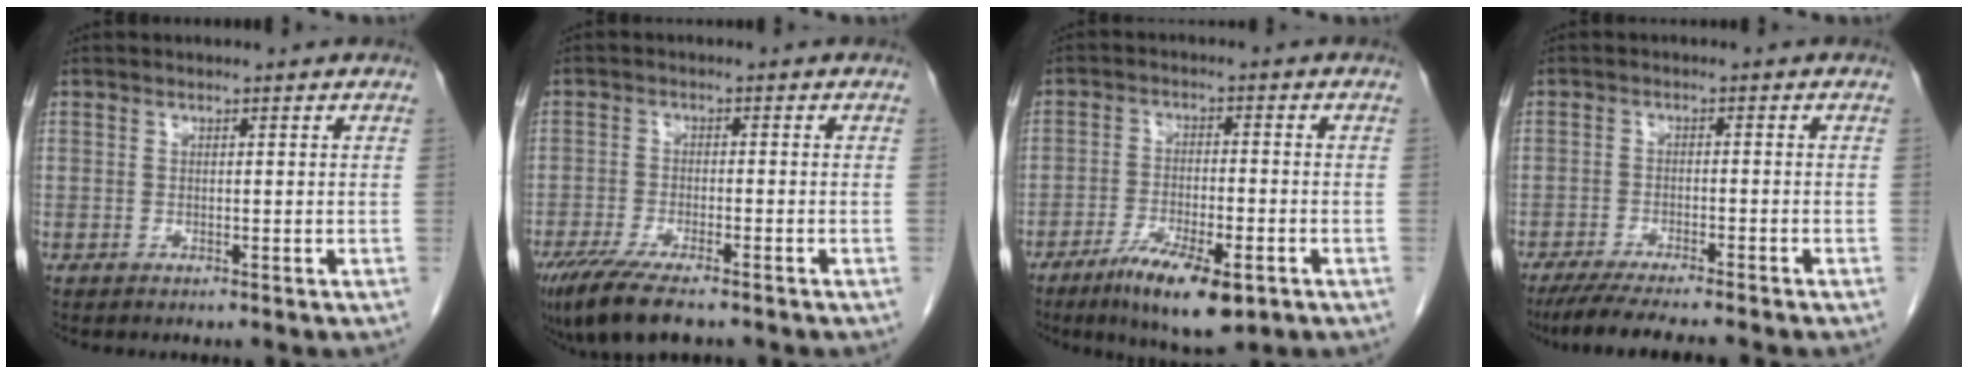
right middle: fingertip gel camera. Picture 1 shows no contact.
{"total": 10.0, "force": [-7.5, 2.0, 6.3], "torque": [-0.108, -0.023, -0.121]}
{"total": 9.9, "force": [-5.8, 2.3, 7.7], "torque": [-0.135, -0.018, -0.090]}
{"total": 9.1, "force": [-7.8, -0.2, 4.7], "torque": [-0.066, -0.024, -0.123]}